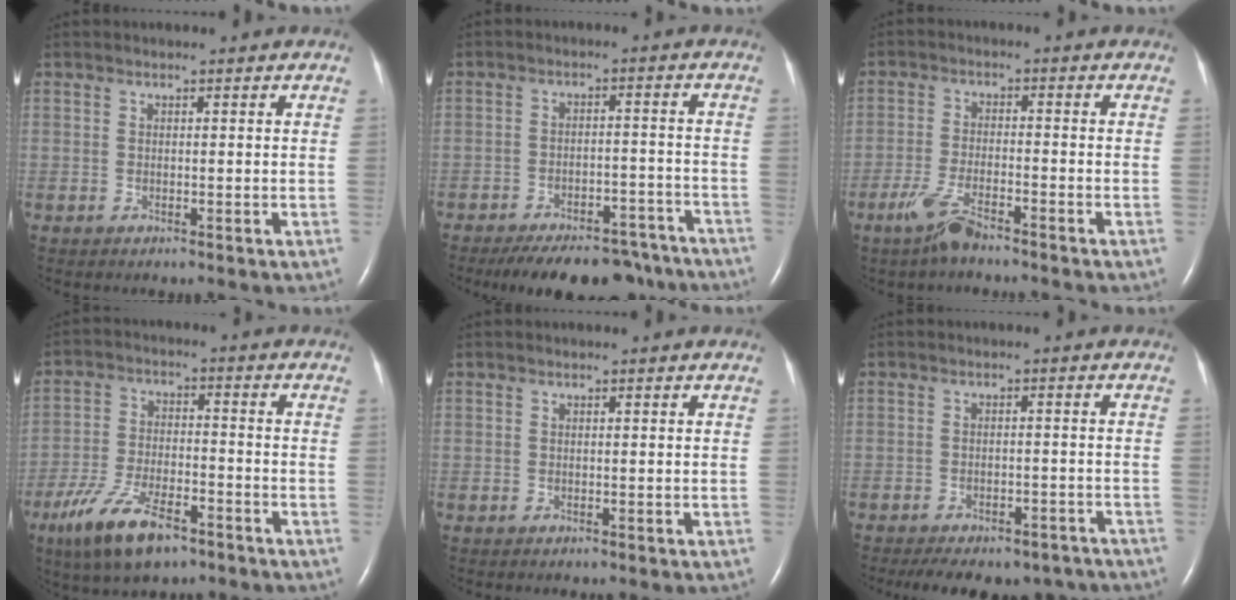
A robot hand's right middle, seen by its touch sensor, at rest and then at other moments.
{"total": 17.0, "force": [-14.3, 6.4, 6.4], "torque": [-0.091, 0.006, -0.187]}
{"total": 5.0, "force": [-3.8, 0.6, 3.2], "torque": [-0.077, -0.009, -0.076]}
{"total": 11.3, "force": [-7.1, 3.9, 7.8], "torque": [-0.158, -0.011, -0.124]}
{"total": 0.0}
{"total": 14.6, "force": [-11.9, 6.1, 5.8], "torque": [-0.116, 0.002, -0.142]}